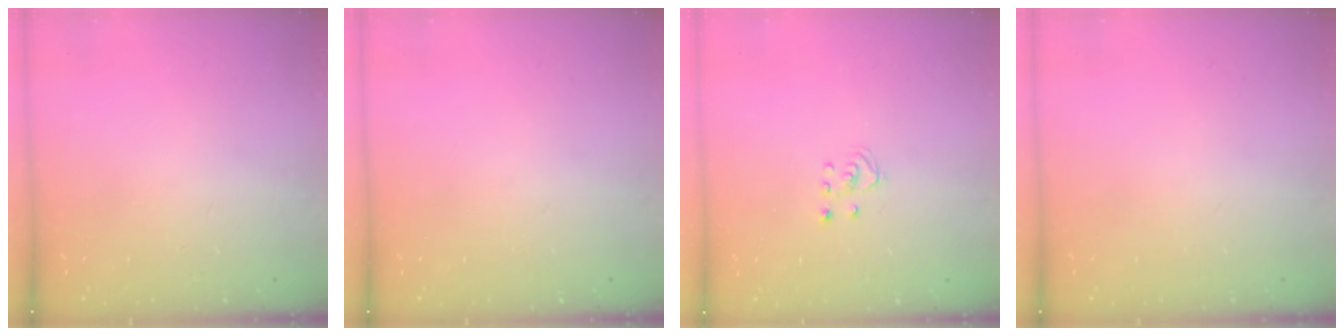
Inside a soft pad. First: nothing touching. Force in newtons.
{"total": 0.0}
{"total": 2.5, "press": 2.5, "slide": 0.2}
{"total": 0.0}